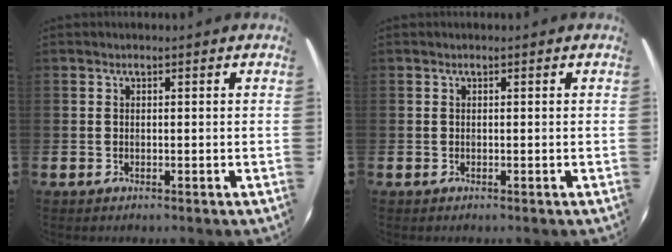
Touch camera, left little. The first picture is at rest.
{"total": 0.0}